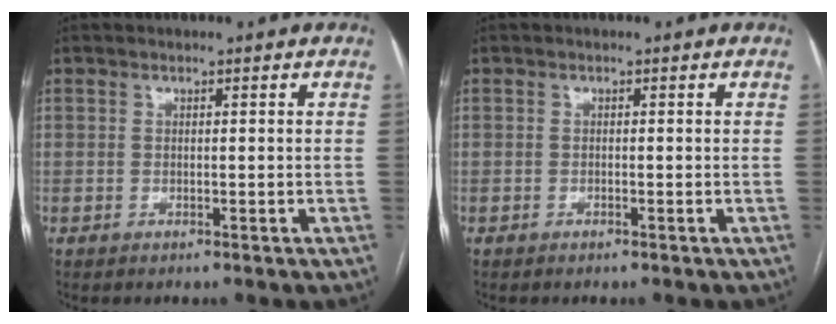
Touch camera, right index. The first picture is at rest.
{"total": 0.0}